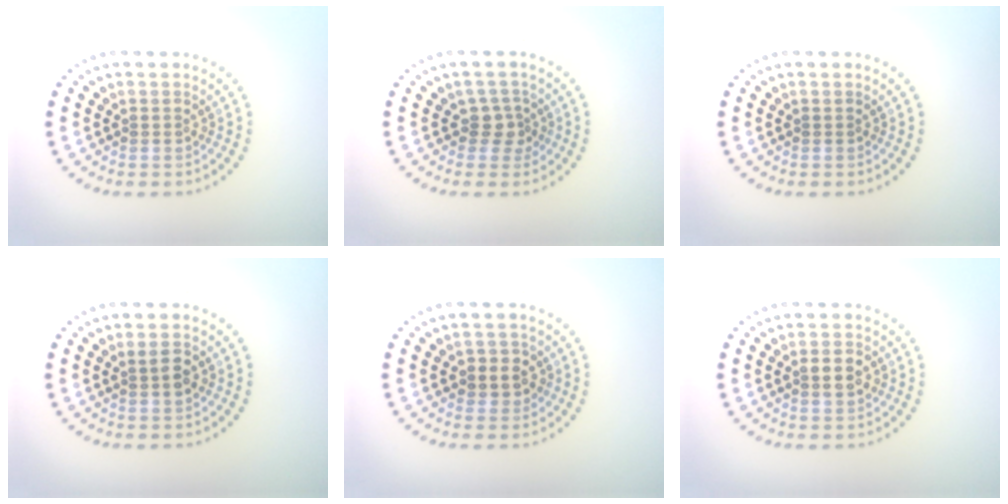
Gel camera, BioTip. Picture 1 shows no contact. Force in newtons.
{"total": 1.9, "press": 1.4, "slide": 1.2}
{"total": 0.0}
{"total": 1.7, "press": 1.6, "slide": 0.3}
{"total": 2.1, "press": 2.0, "slide": 0.8}
{"total": 2.5, "press": 2.5, "slide": 0.2}